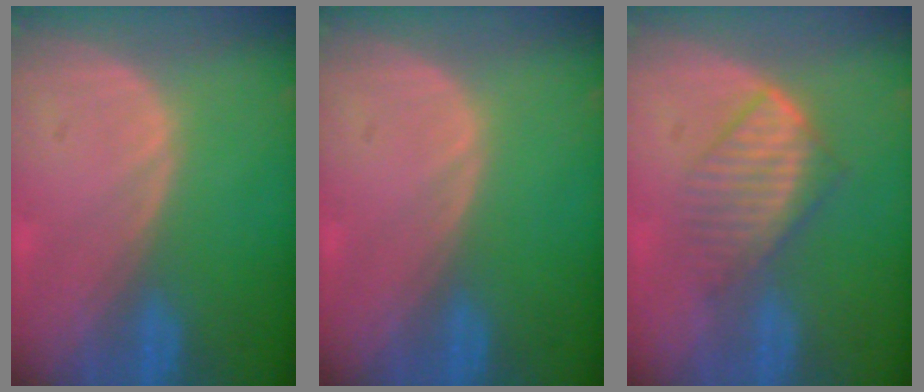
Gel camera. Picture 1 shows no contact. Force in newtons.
{"total": 0.0}
{"total": 5.9, "press": 5.6, "slide": 1.7}